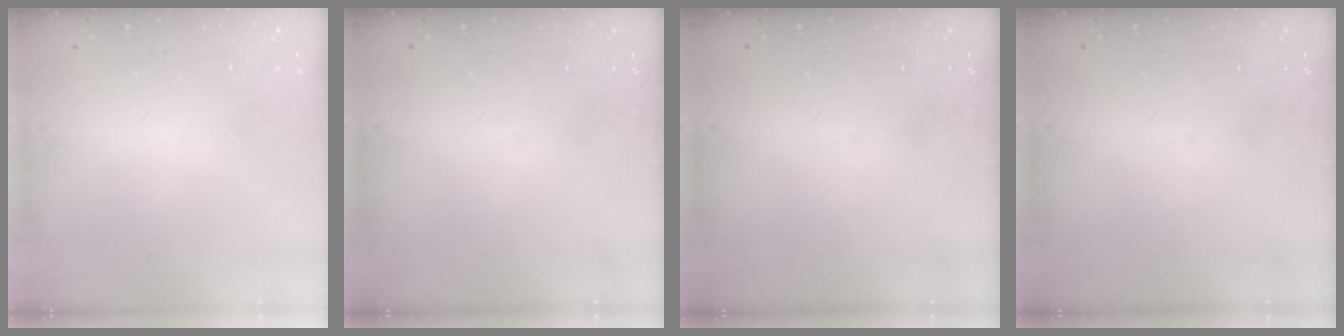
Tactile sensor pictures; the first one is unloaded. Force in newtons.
{"total": 0.0}
{"total": 0.0}
{"total": 0.0}